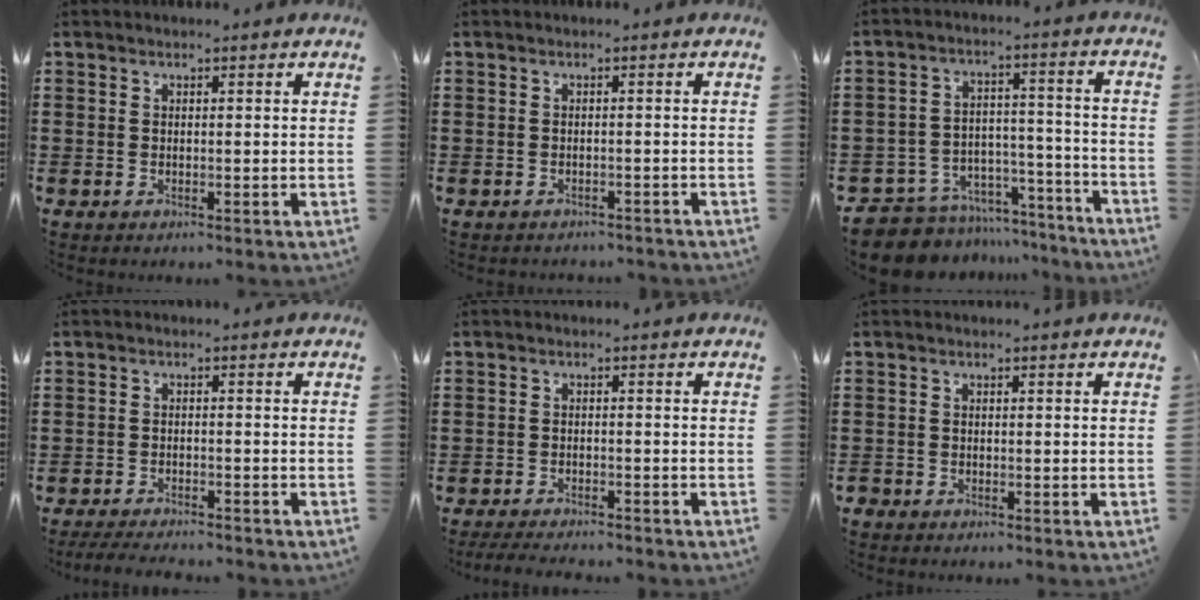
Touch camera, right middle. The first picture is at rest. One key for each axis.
{"total": 1.0, "fx": -1.0, "fy": 0.1, "fz": 0.0, "tx": -0.005, "ty": -0.001, "tz": -0.022}
{"total": 8.4, "fx": -7.8, "fy": 3.0, "fz": 0.9, "tx": -0.018, "ty": 0.025, "tz": -0.149}
{"total": 2.8, "fx": -2.8, "fy": 0.1, "fz": 0.6, "tx": -0.020, "ty": -0.004, "tz": -0.058}
{"total": 2.5, "fx": -2.5, "fy": 0.1, "fz": 0.5, "tx": -0.018, "ty": -0.005, "tz": -0.052}
{"total": 0.8, "fx": -0.7, "fy": 0.5, "fz": 0.1, "tx": -0.003, "ty": 0.001, "tz": -0.015}